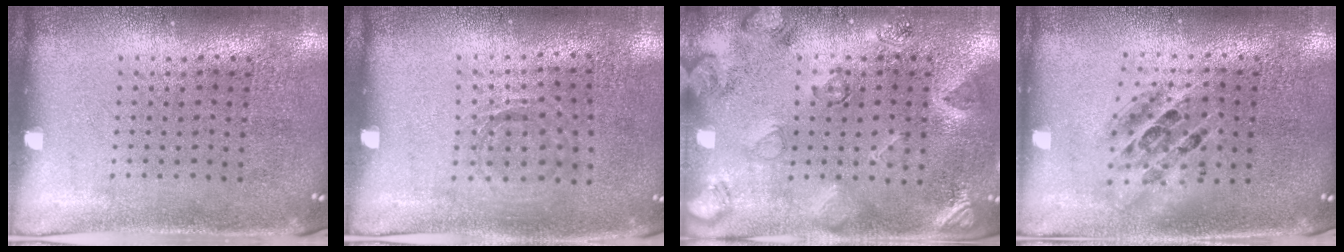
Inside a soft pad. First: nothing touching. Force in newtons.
{"total": 0.8, "press": 0.7, "slide": 0.3}
{"total": 2.6, "press": 1.9, "slide": 1.7}
{"total": 1.4, "press": 1.3, "slide": 0.7}